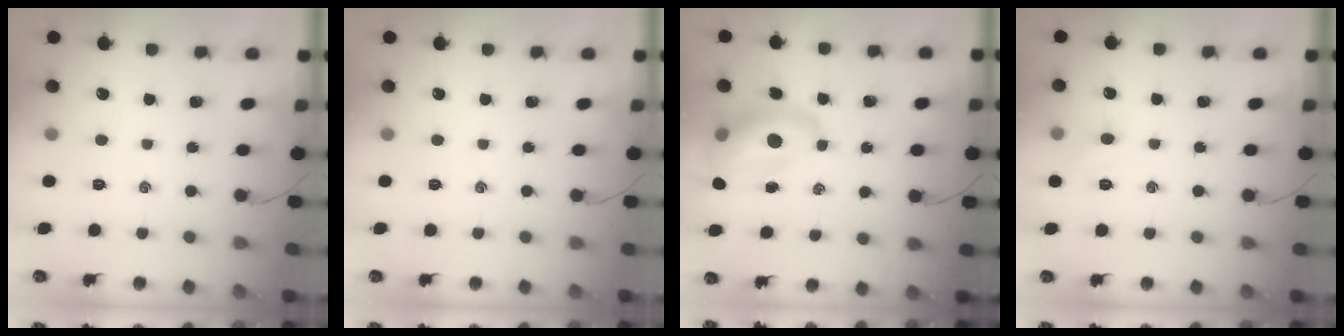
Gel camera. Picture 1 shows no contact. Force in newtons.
{"total": 0.0}
{"total": 13.2, "press": 12.6, "slide": 3.7}
{"total": 3.5, "press": 3.4, "slide": 0.8}